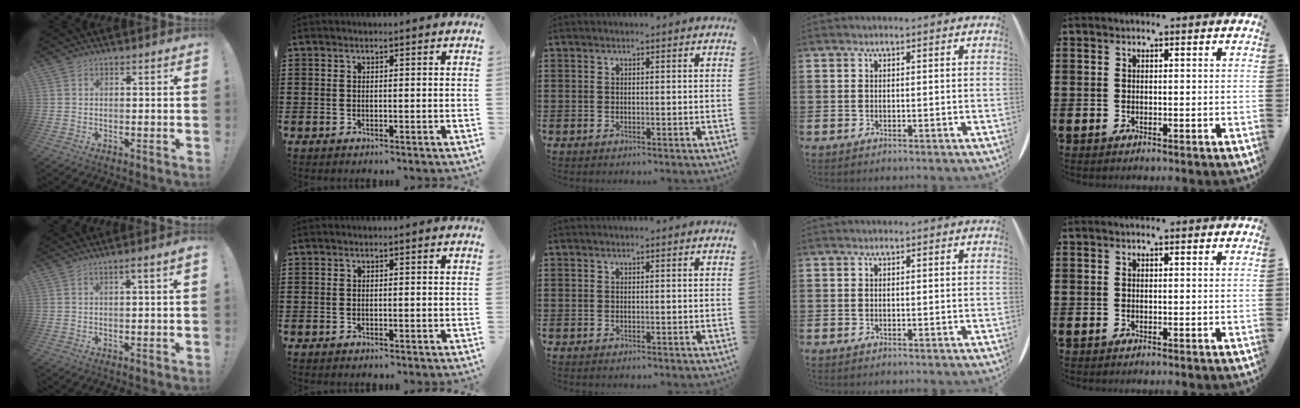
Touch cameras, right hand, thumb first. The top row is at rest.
{"thumb": {"total": 2.2, "force": [0.2, -0.2, 2.2], "torque": [-0.047, 0.004, 0.003]}}